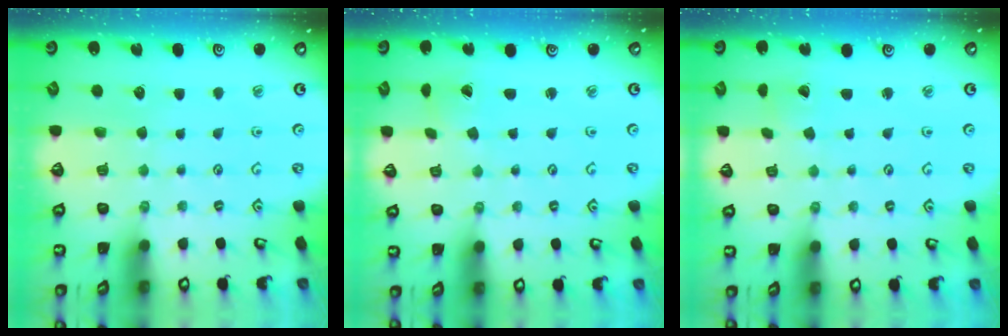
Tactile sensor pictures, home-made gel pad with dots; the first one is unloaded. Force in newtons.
{"total": 0.0}
{"total": 1.1, "press": 1.1, "slide": 0.1}